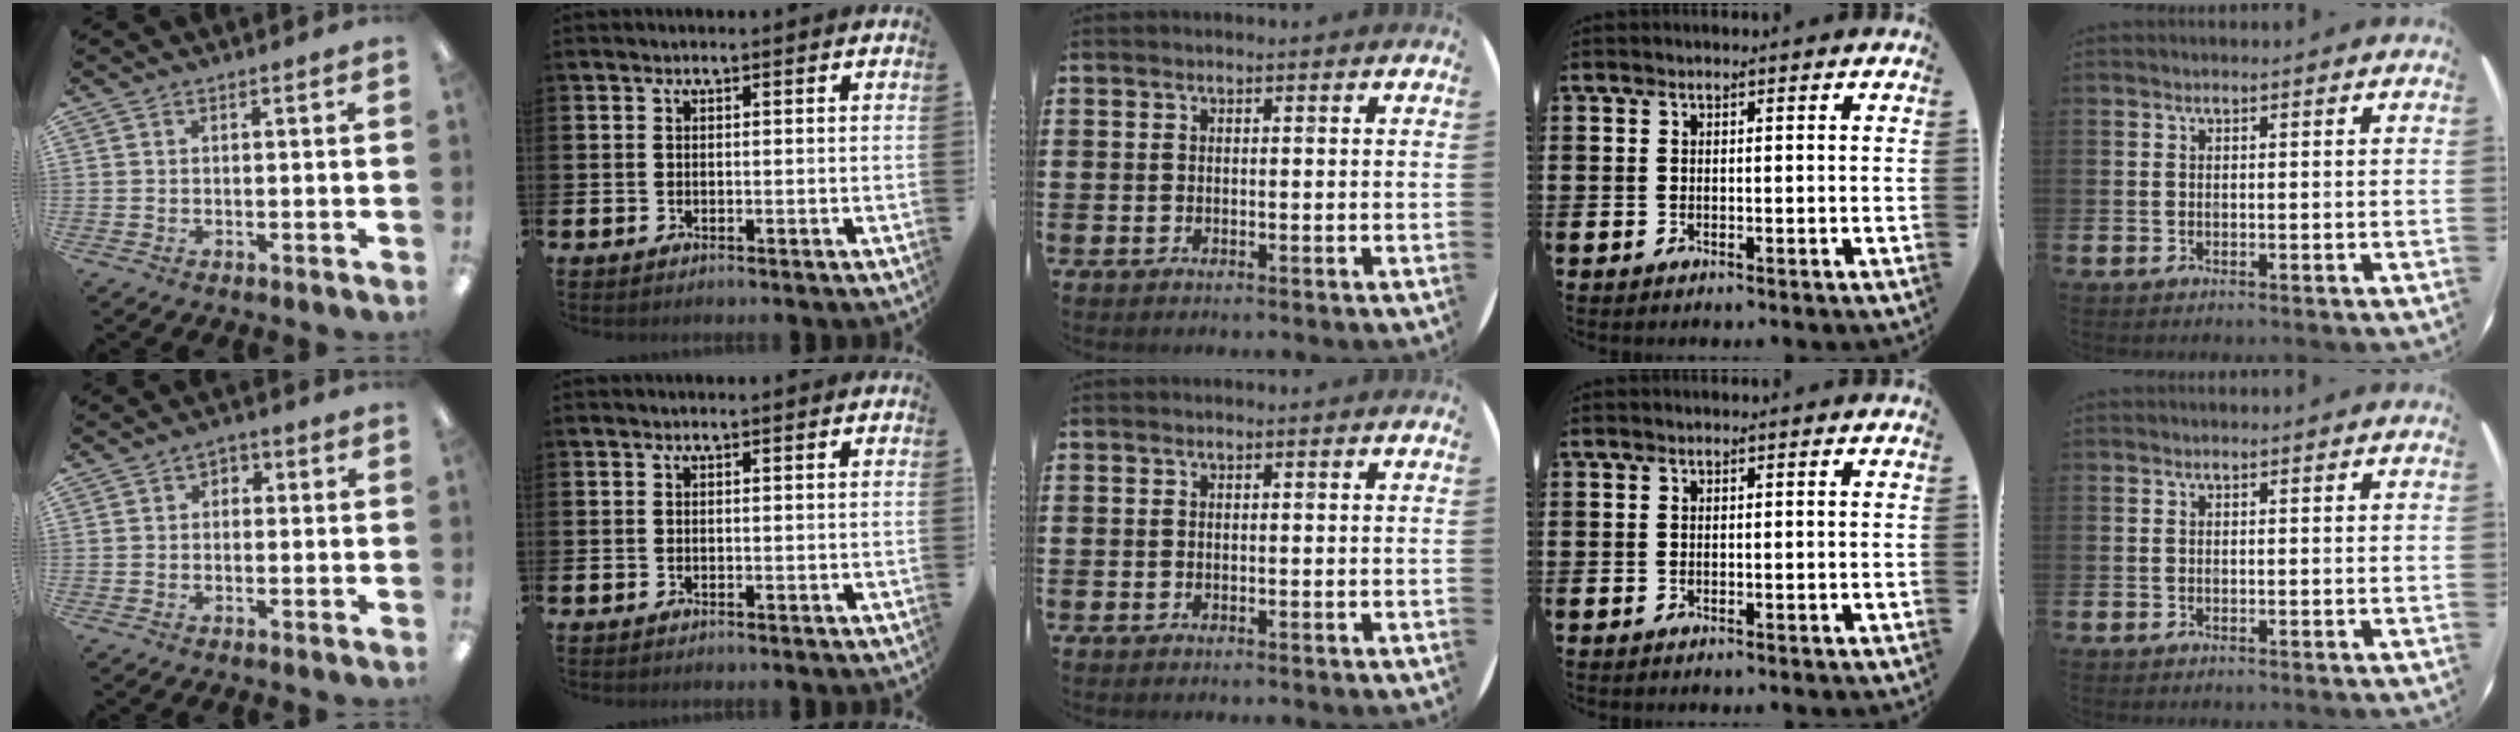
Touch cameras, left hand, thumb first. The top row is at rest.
{"thumb": {"total": 2.1, "force": [-0.7, 1.7, 1.1], "torque": [-0.019, 0.010, -0.016]}}